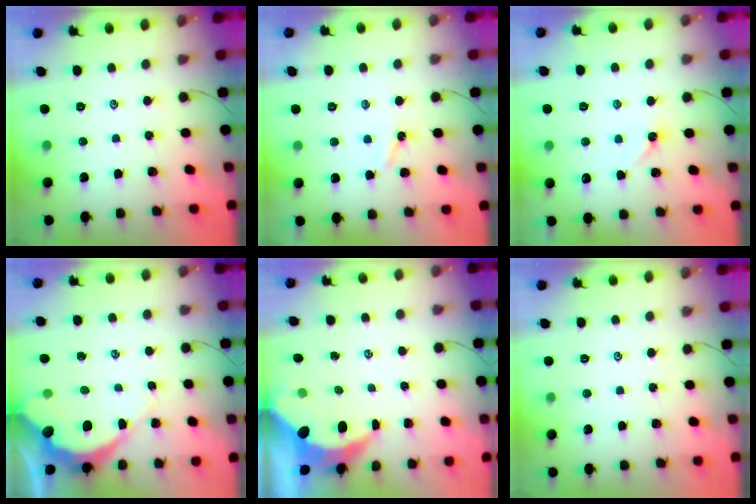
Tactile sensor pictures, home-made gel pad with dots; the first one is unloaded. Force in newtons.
{"total": 2.5, "press": 2.4, "slide": 0.4}
{"total": 2.6, "press": 2.6, "slide": 0.4}
{"total": 9.9, "press": 9.8, "slide": 1.1}
{"total": 7.6, "press": 7.5, "slide": 0.9}
{"total": 0.0}